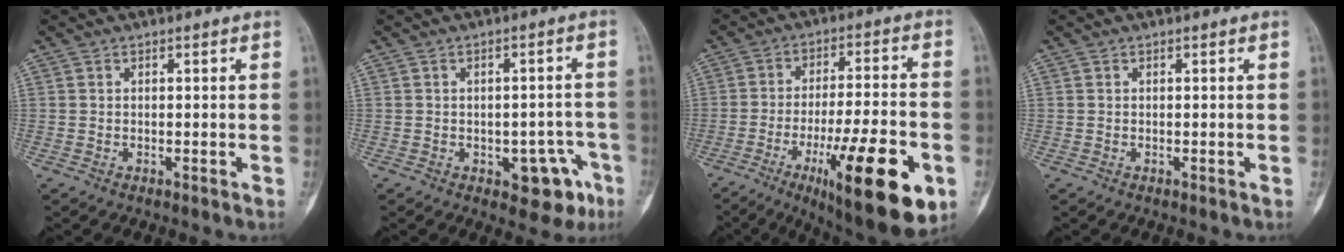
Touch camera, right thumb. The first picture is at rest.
{"total": 10.4, "force": [-4.6, 5.2, 7.8], "torque": [-0.056, 0.031, -0.048]}
{"total": 21.1, "force": [-8.5, 5.4, 18.6], "torque": [-0.257, 0.021, -0.121]}
{"total": 0.0}